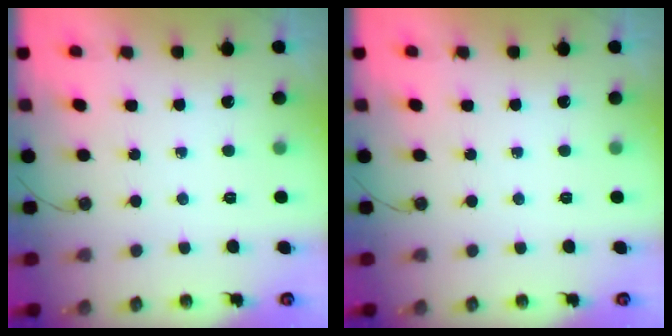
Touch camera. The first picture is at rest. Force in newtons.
{"total": 0.0}